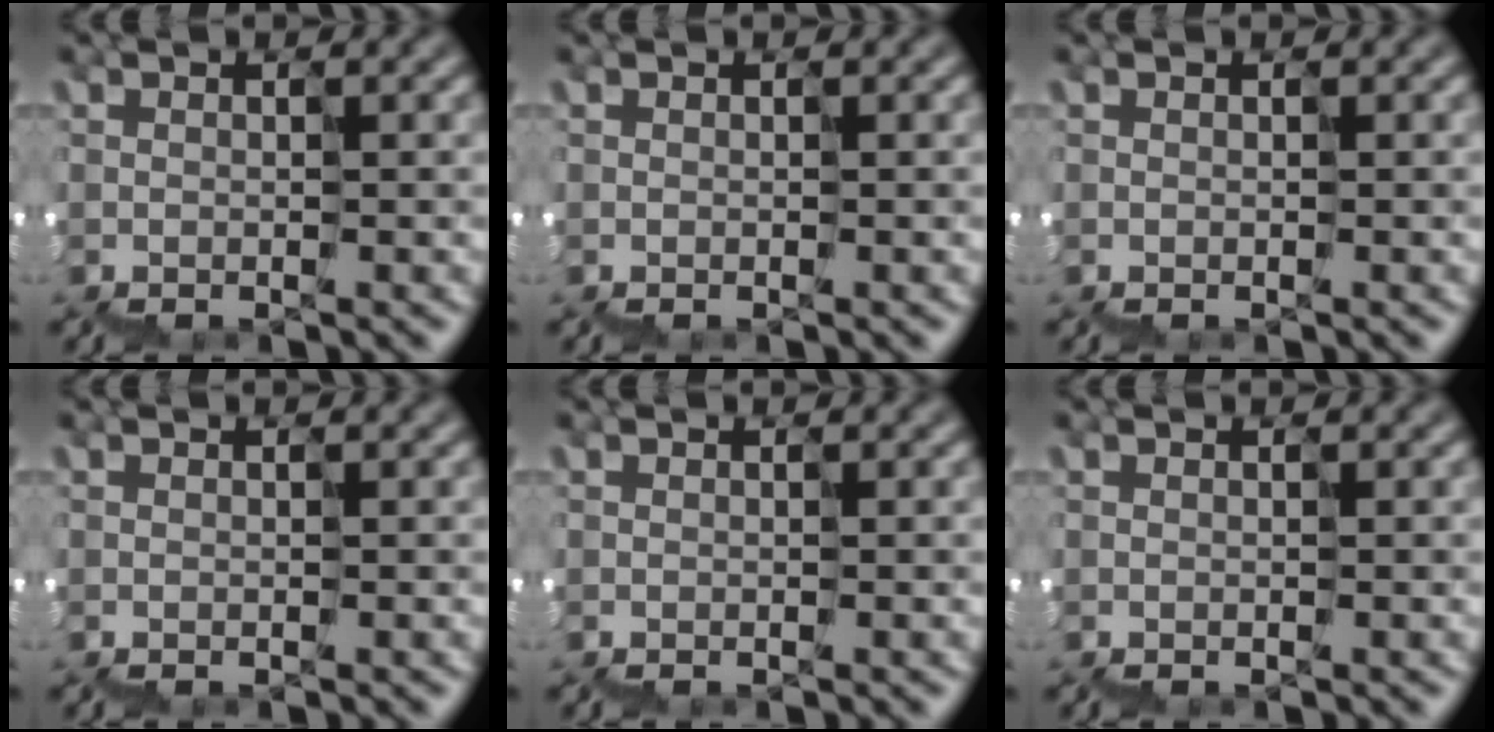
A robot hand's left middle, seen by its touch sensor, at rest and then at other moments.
{"total": 0.0}
{"total": 0.0}
{"total": 0.0}
{"total": 0.0}
{"total": 0.0}